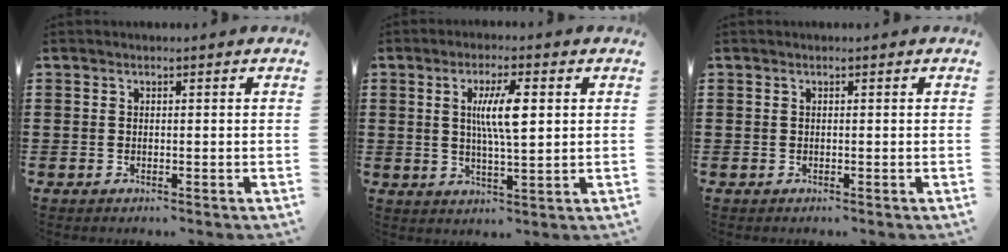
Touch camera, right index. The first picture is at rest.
{"total": 7.0, "force": [1.5, 1.5, 6.7], "torque": [-0.131, 0.007, 0.022]}
{"total": 0.0}